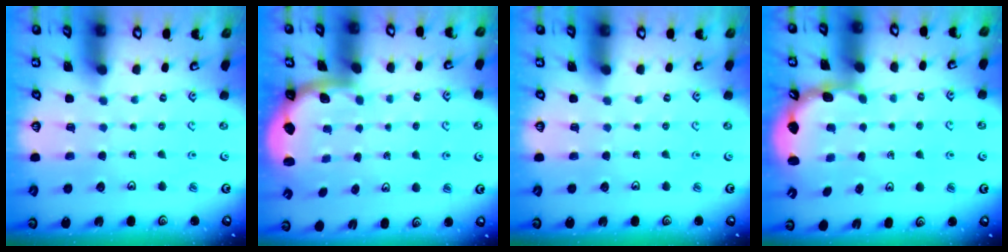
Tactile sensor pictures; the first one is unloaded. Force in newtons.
{"total": 2.0, "press": 1.9, "slide": 0.5}
{"total": 0.0}
{"total": 3.2, "press": 2.4, "slide": 2.2}